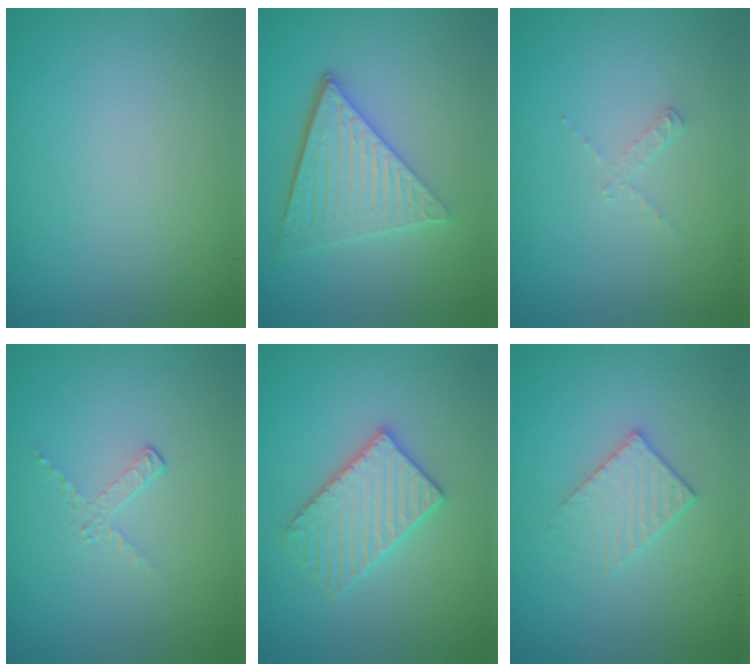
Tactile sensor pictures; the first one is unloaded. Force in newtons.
{"total": 5.5, "press": 3.9, "slide": 3.9}
{"total": 0.8, "press": 0.8, "slide": 0.1}
{"total": 1.1, "press": 0.4, "slide": 1.1}
{"total": 3.1, "press": 3.1, "slide": 0.4}
{"total": 2.3, "press": 2.2, "slide": 0.3}